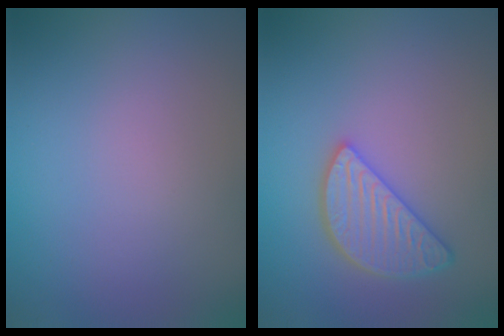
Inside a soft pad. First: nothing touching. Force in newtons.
{"total": 3.9, "press": 3.7, "slide": 1.4}